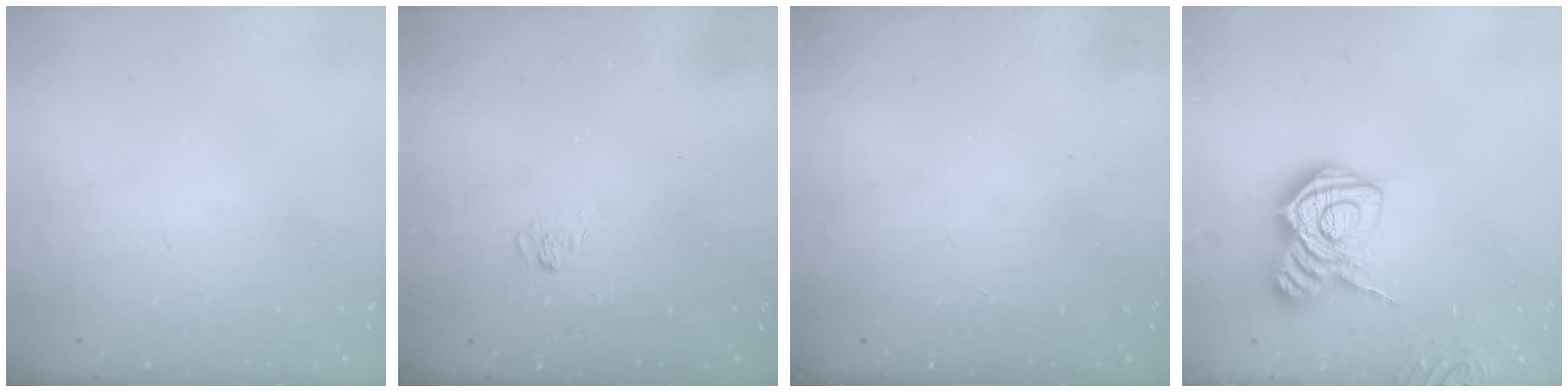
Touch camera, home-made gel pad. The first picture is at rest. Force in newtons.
{"total": 2.2, "press": 1.8, "slide": 1.3}
{"total": 2.3, "press": 2.2, "slide": 0.7}
{"total": 13.5, "press": 13.5, "slide": 0.9}